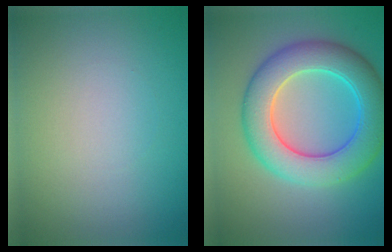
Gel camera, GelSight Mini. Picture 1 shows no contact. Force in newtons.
{"total": 8.1, "press": 8.1, "slide": 0.2}